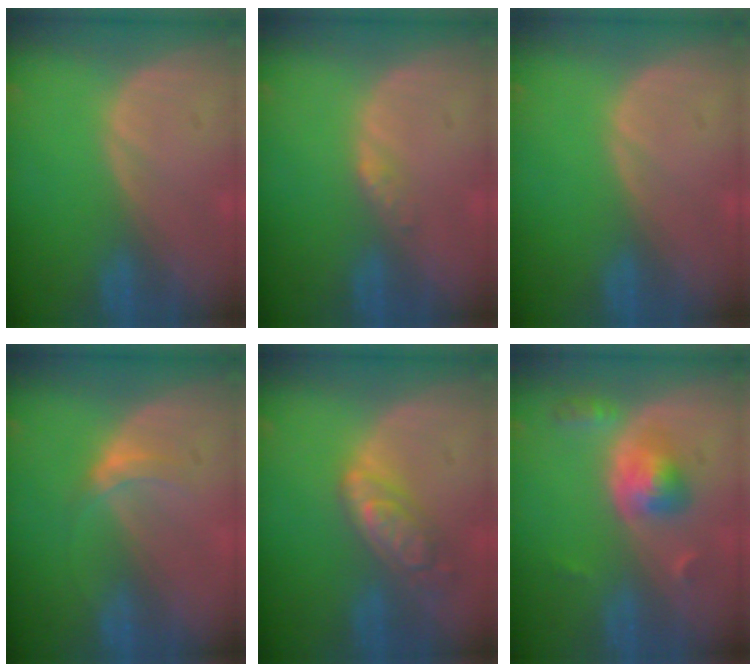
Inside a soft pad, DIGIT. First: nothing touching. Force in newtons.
{"total": 1.2, "press": 1.2, "slide": 0.1}
{"total": 0.0}
{"total": 2.9, "press": 2.5, "slide": 1.5}
{"total": 6.4, "press": 5.7, "slide": 3.0}
{"total": 5.2, "press": 4.9, "slide": 1.8}